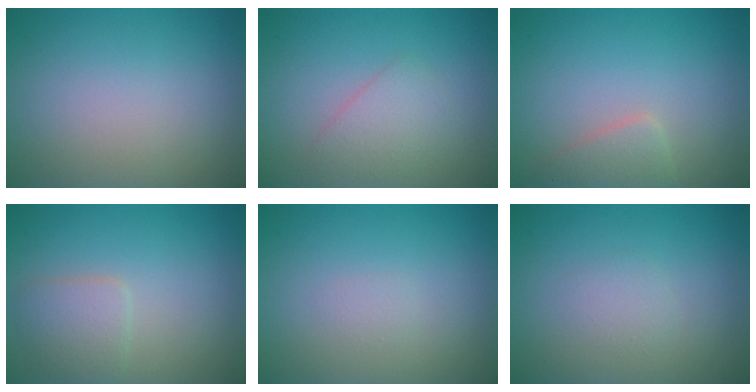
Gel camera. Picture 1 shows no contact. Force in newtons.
{"total": 2.2, "press": 2.2, "slide": 0.1}
{"total": 1.9, "press": 1.9, "slide": 0.2}
{"total": 2.5, "press": 2.5, "slide": 0.1}
{"total": 0.5, "press": 0.5, "slide": 0.1}
{"total": 1.0, "press": 1.0, "slide": 0.0}